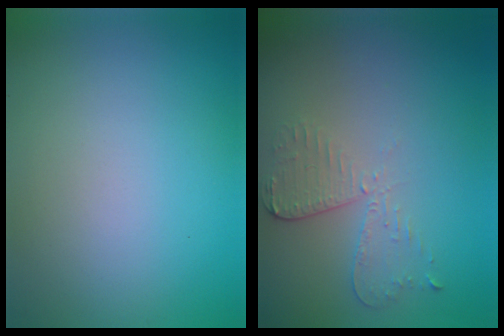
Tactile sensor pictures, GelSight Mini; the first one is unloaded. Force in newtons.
{"total": 2.6, "press": 2.3, "slide": 1.3}